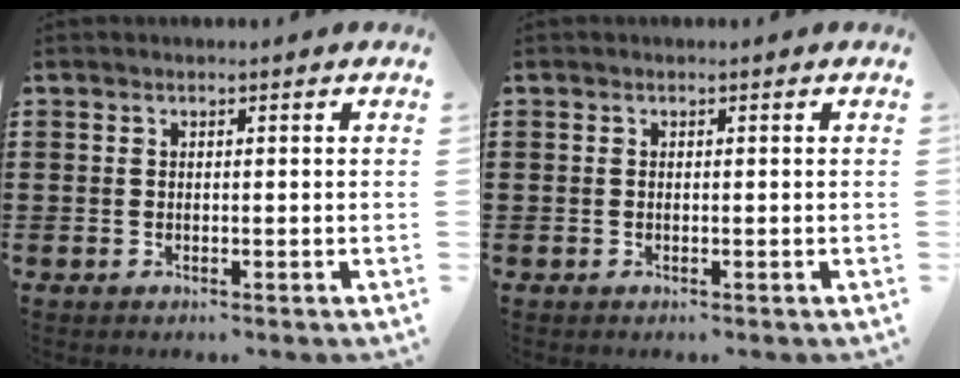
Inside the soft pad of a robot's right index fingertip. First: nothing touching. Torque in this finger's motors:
{"motor_torque": [2.14, 0.00, -0.07, -0.08]}